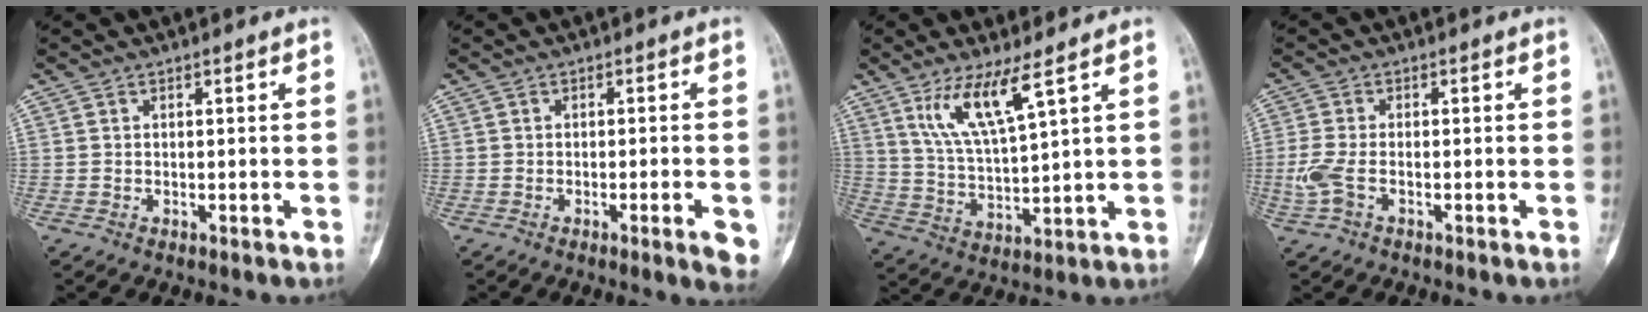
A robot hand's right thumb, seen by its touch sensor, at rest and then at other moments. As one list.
[{"total": 5.1, "force": [-2.0, 0.9, 4.6], "torque": [-0.053, -0.002, -0.027]}, {"total": 9.7, "force": [5.6, 1.6, 7.7], "torque": [-0.147, -0.035, 0.120]}, {"total": 4.9, "force": [-1.4, 2.5, 3.9], "torque": [-0.105, 0.006, -0.031]}]